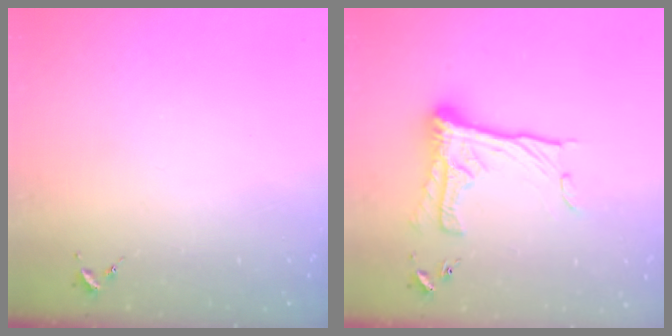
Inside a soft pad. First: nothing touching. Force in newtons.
{"total": 16.1, "press": 16.0, "slide": 1.0}